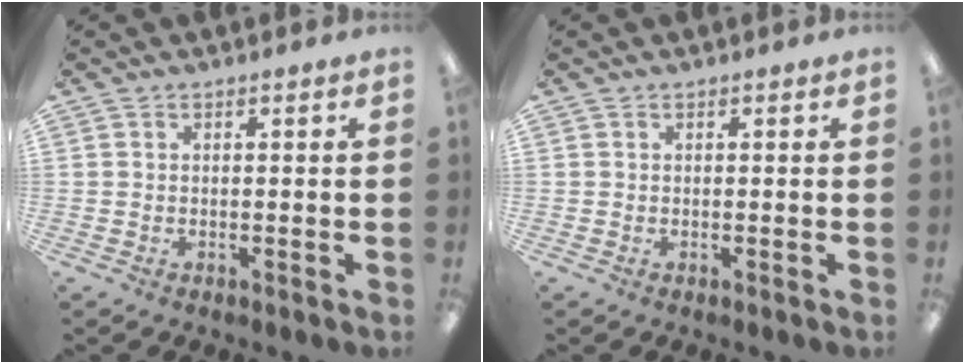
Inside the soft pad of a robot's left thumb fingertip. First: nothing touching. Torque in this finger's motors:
{"motor_torque": [-0.05, 0.05, 0.04, -0.04, 0.00]}